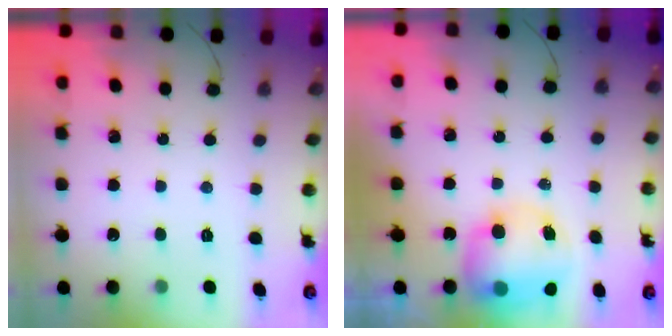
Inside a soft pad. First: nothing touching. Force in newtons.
{"total": 11.3, "press": 11.0, "slide": 2.8}